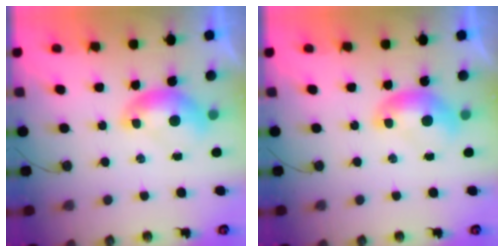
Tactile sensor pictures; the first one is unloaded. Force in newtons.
{"total": 0.0}